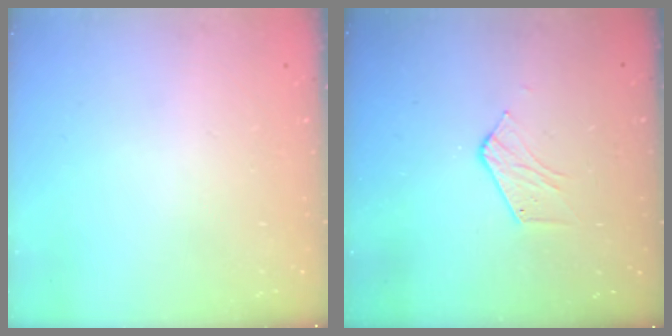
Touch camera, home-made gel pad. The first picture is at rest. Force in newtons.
{"total": 5.8, "press": 5.8, "slide": 0.3}